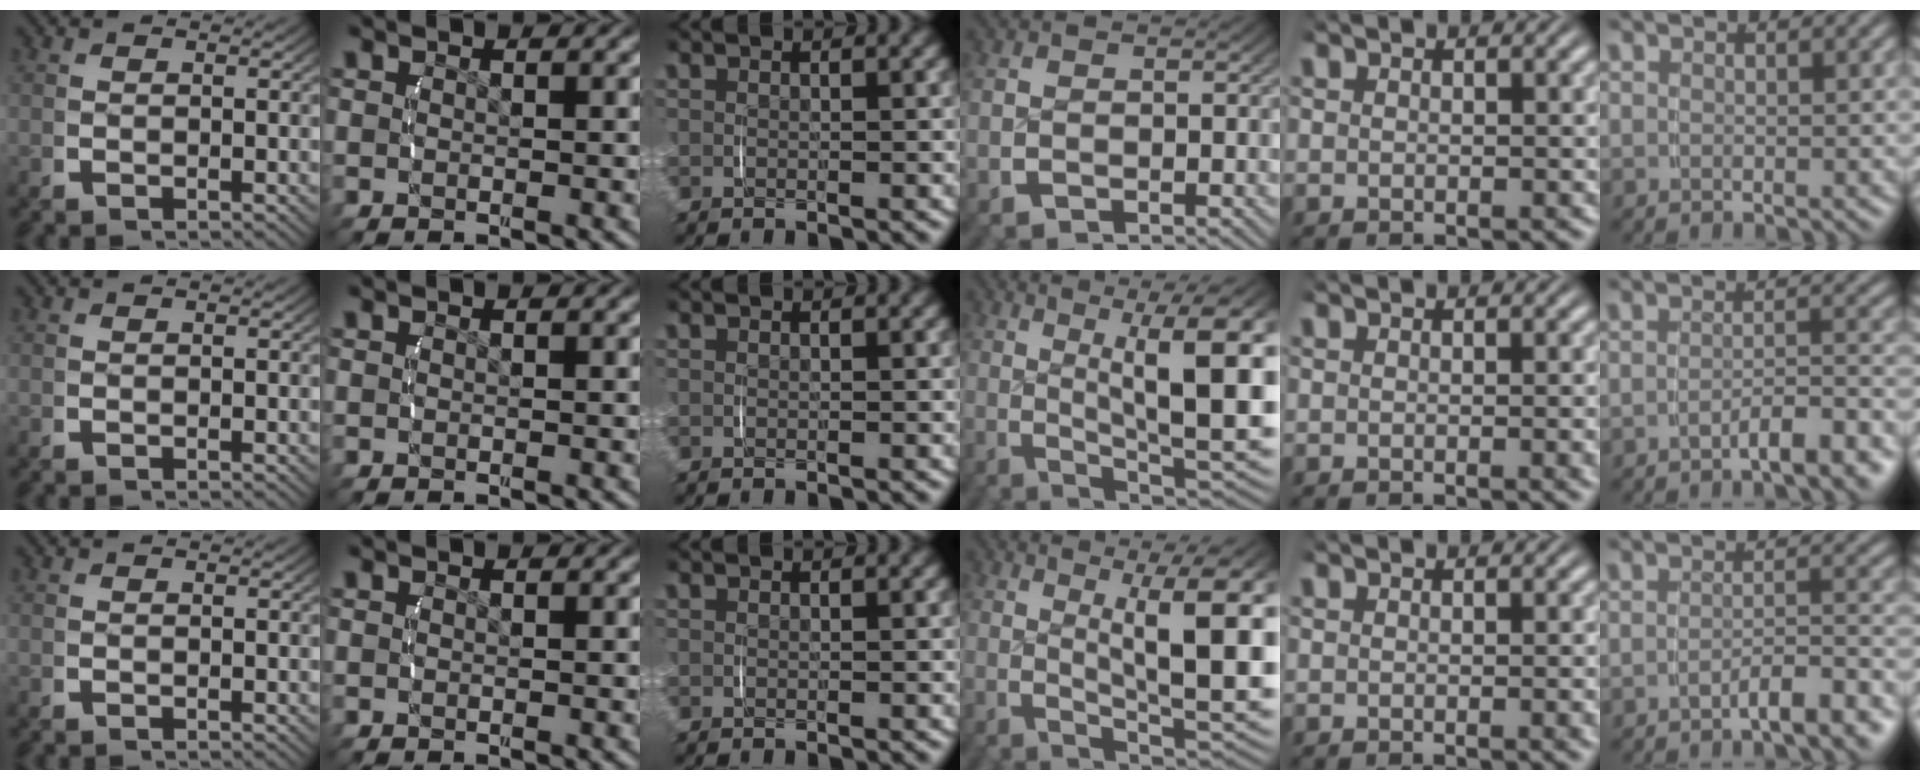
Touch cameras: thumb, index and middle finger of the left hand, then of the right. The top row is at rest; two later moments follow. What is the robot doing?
{"motion": "lift_and_place", "object": "measuring cup"}